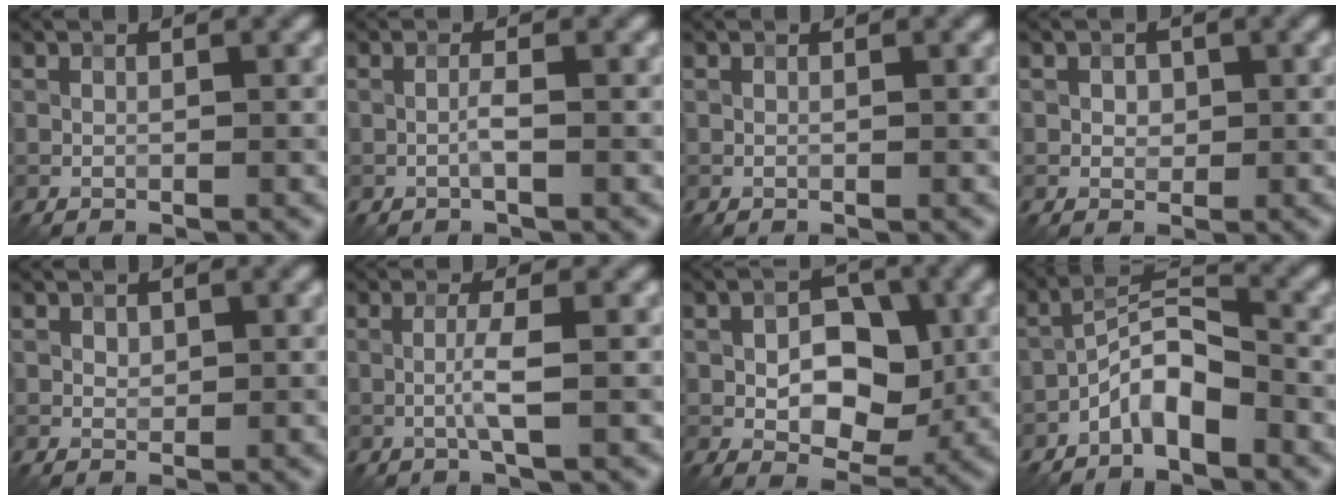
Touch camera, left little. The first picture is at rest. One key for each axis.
{"total": 1.0, "fx": -0.4, "fy": -0.1, "fz": 0.9, "tx": -0.019, "ty": 0.004, "tz": -0.009}
{"total": 0.0}
{"total": 1.2, "fx": 0.3, "fy": 1.0, "fz": 0.6, "tx": -0.008, "ty": -0.002, "tz": 0.003}
{"total": 0.7, "fx": 0.4, "fy": 0.6, "fz": 0.3, "tx": -0.005, "ty": -0.003, "tz": 0.007}
{"total": 2.0, "fx": -0.3, "fy": -0.1, "fz": 2.0, "tx": -0.044, "ty": 0.000, "tz": -0.008}
{"total": 6.5, "fx": -0.2, "fy": 4.2, "fz": 4.9, "tx": -0.070, "ty": 0.000, "tz": -0.005}
{"total": 4.5, "fx": -2.7, "fy": 1.6, "fz": 3.2, "tx": -0.054, "ty": 0.019, "tz": -0.059}